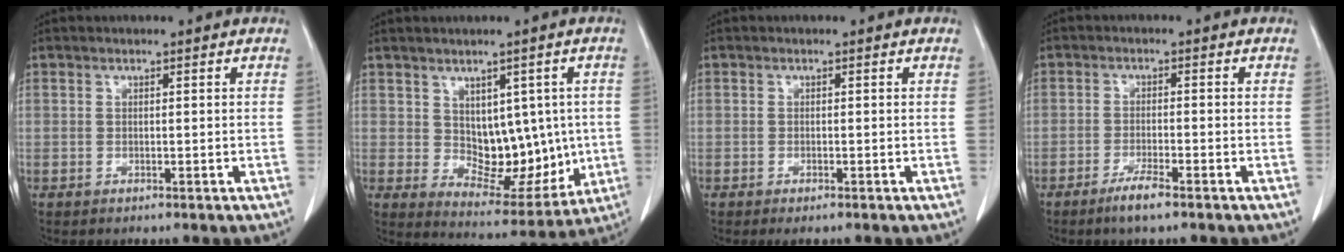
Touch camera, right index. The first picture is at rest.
{"total": 10.1, "force": [0.7, 6.2, 7.9], "torque": [-0.094, 0.007, 0.037]}
{"total": 1.1, "force": [-0.7, 0.1, 0.8], "torque": [-0.013, -0.004, -0.008]}
{"total": 3.7, "force": [-2.6, 0.1, 2.6], "torque": [-0.054, -0.007, -0.050]}